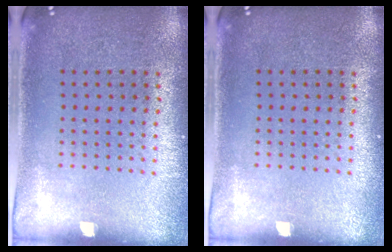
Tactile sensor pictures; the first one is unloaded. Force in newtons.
{"total": 0.0}